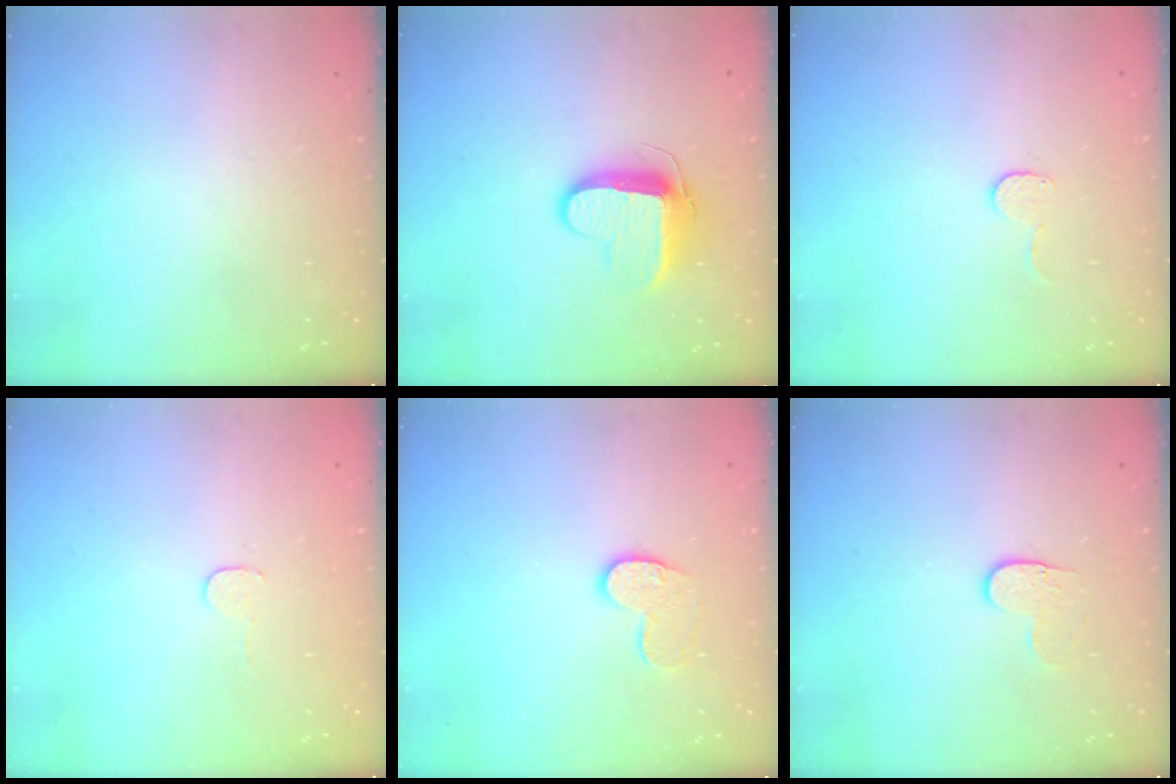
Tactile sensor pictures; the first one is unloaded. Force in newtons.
{"total": 9.4, "press": 9.4, "slide": 0.7}
{"total": 4.6, "press": 4.6, "slide": 0.4}
{"total": 2.7, "press": 2.7, "slide": 0.2}
{"total": 9.1, "press": 9.0, "slide": 0.6}
{"total": 3.6, "press": 3.6, "slide": 0.4}